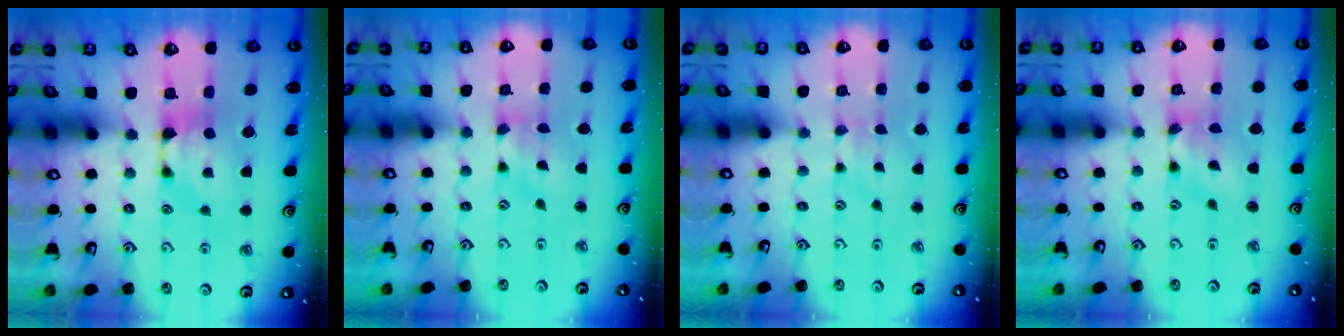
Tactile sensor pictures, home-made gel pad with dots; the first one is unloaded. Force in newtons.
{"total": 1.7, "press": 1.3, "slide": 1.0}
{"total": 2.4, "press": 2.3, "slide": 0.4}
{"total": 2.0, "press": 1.2, "slide": 1.5}